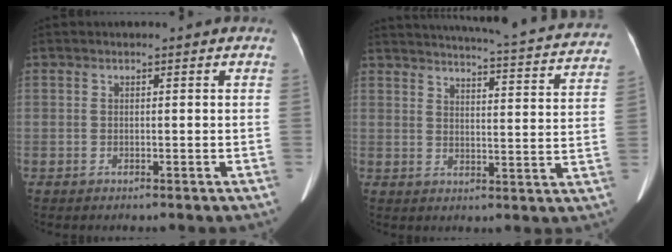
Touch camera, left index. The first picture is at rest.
{"total": 27.0, "force": [25.1, 2.5, 9.6], "torque": [-0.146, -0.060, 0.294]}